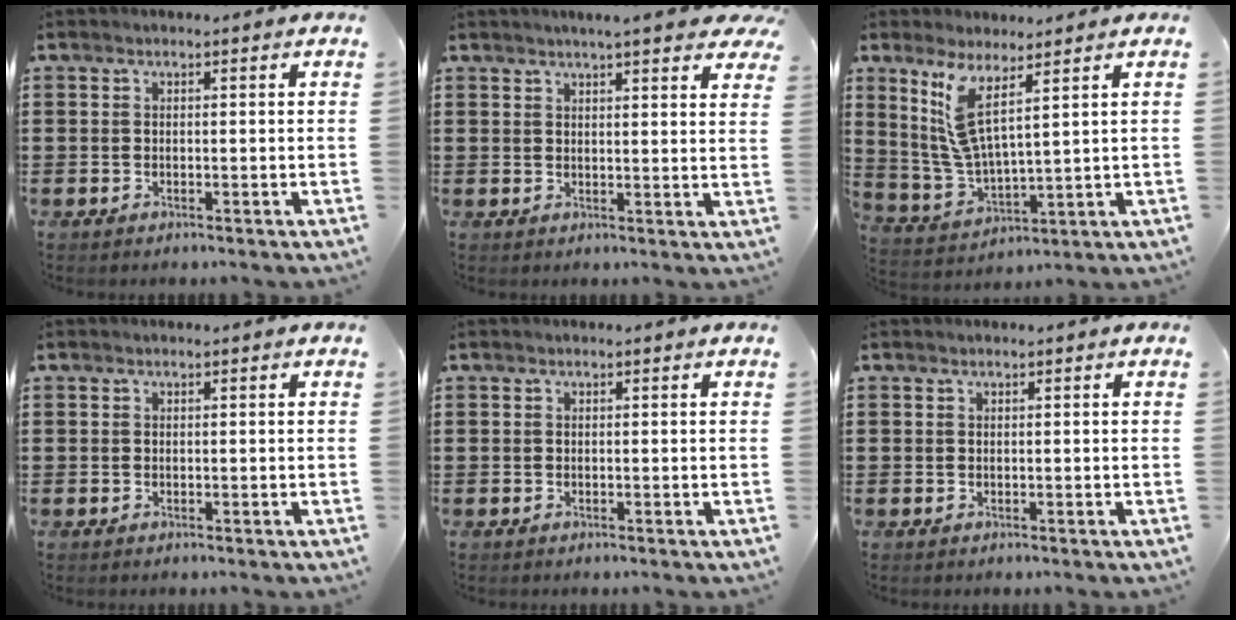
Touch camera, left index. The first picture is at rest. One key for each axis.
{"total": 4.3, "fx": 3.8, "fy": -0.2, "fz": 2.0, "tx": -0.036, "ty": -0.013, "tz": 0.065}
{"total": 7.9, "fx": 4.7, "fy": 1.9, "fz": 6.1, "tx": -0.154, "ty": -0.020, "tz": 0.077}
{"total": 0.0}
{"total": 0.0}
{"total": 0.0}